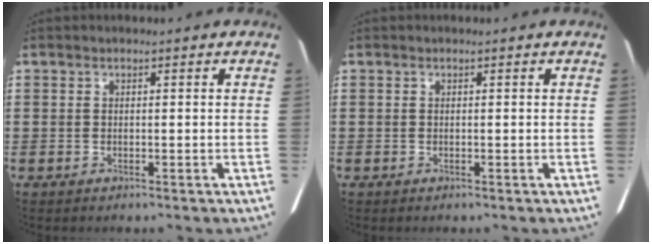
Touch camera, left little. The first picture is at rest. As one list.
[{"total": 0.0}]